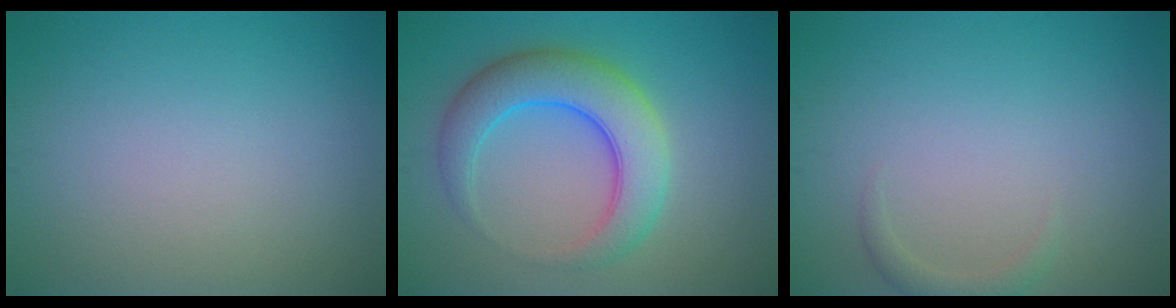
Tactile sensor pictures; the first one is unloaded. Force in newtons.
{"total": 6.5, "press": 6.5, "slide": 0.2}
{"total": 1.2, "press": 1.2, "slide": 0.2}